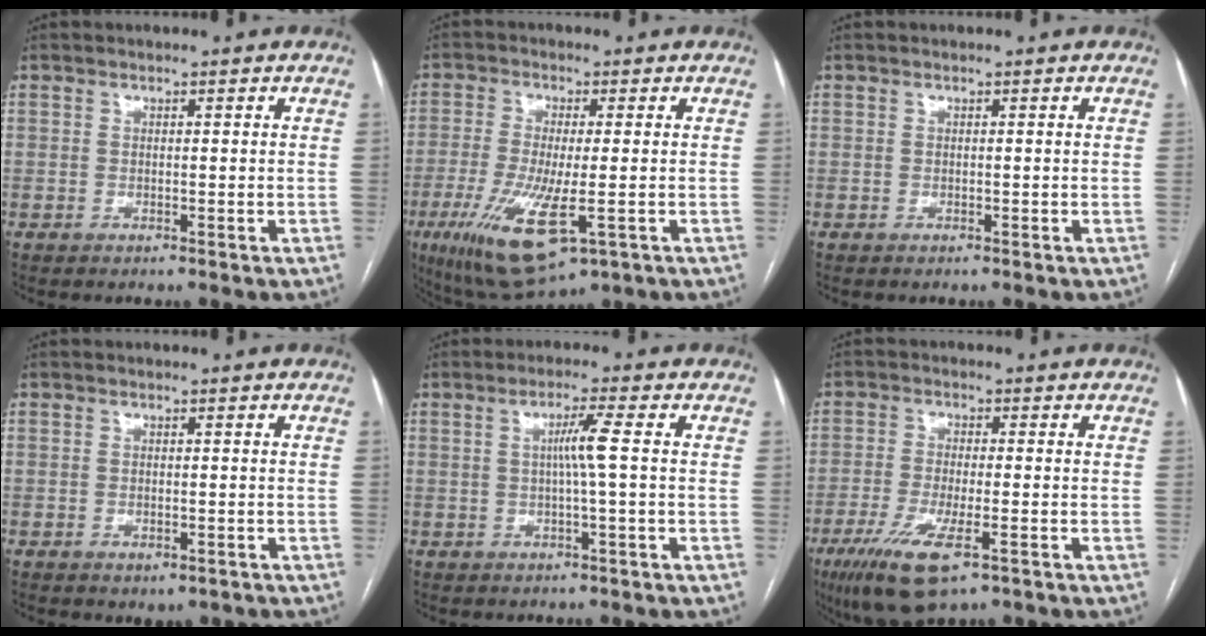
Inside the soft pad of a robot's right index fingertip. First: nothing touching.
{"total": 12.2, "force": [-4.2, 2.9, 11.1], "torque": [-0.219, -0.035, -0.064]}
{"total": 0.0}
{"total": 2.1, "force": [-1.1, 1.4, 1.1], "torque": [-0.009, -0.001, -0.004]}
{"total": 3.9, "force": [0.3, -0.8, 3.8], "torque": [-0.069, 0.003, 0.005]}
{"total": 10.1, "force": [-5.4, 2.3, 8.2], "torque": [-0.156, -0.026, -0.089]}